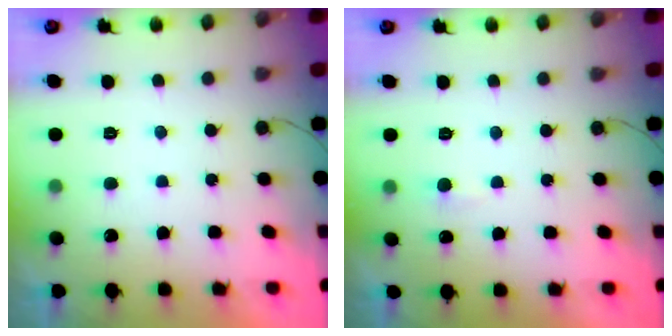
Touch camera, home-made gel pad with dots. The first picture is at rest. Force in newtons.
{"total": 4.1, "press": 4.0, "slide": 0.5}